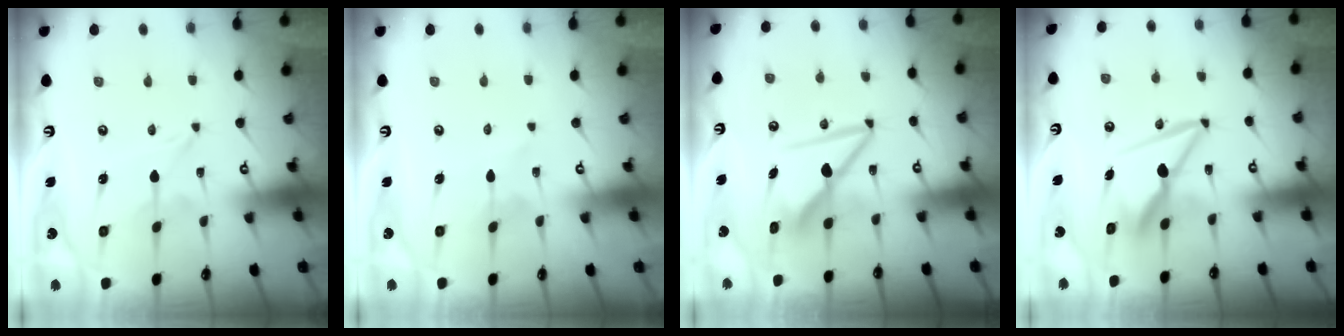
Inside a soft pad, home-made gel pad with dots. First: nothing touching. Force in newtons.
{"total": 1.5, "press": 1.4, "slide": 0.2}
{"total": 8.8, "press": 8.7, "slide": 0.7}
{"total": 9.7, "press": 9.6, "slide": 0.9}